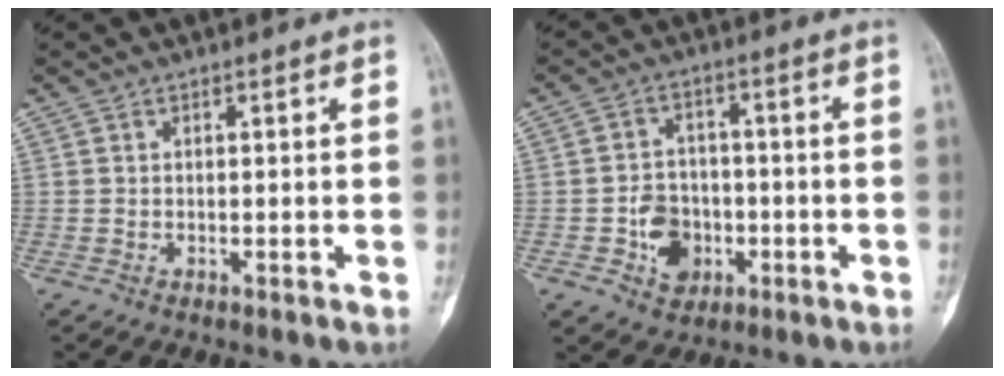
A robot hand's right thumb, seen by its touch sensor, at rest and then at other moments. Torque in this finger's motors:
{"motor_torque": [0.82, 0.68, 0.46, -0.35, 0.06]}